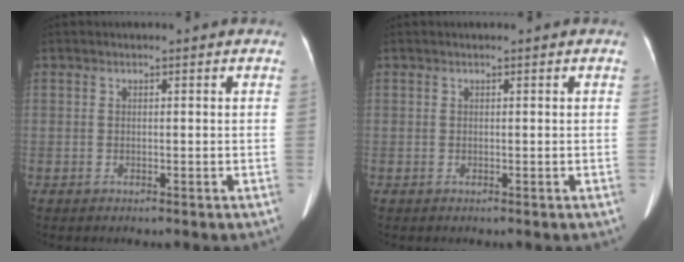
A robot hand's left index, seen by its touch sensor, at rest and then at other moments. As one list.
[{"total": 0.0}]